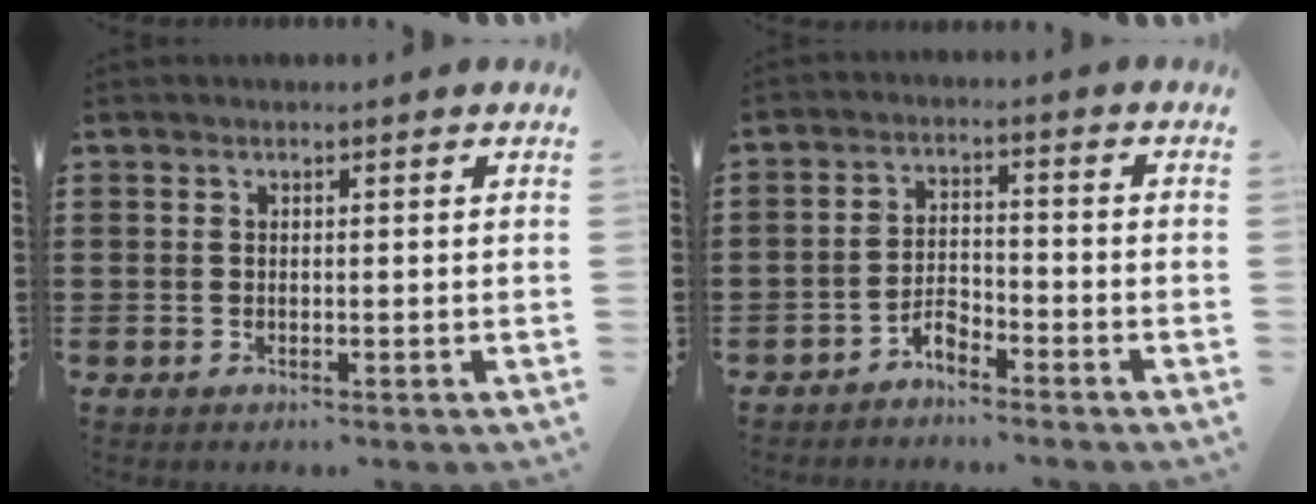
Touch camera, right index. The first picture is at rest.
{"total": 3.1, "force": [-2.8, 1.1, 0.9], "torque": [-0.023, 0.010, -0.058]}